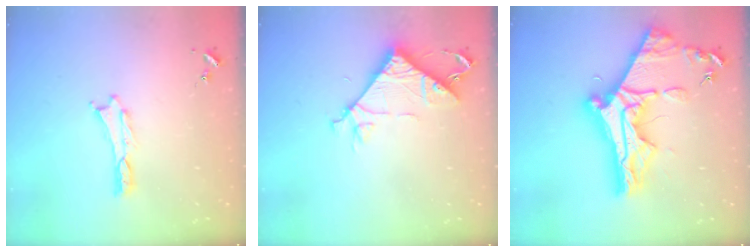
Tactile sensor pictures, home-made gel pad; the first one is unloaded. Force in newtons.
{"total": 7.5, "press": 7.5, "slide": 0.6}
{"total": 13.3, "press": 13.3, "slide": 1.2}